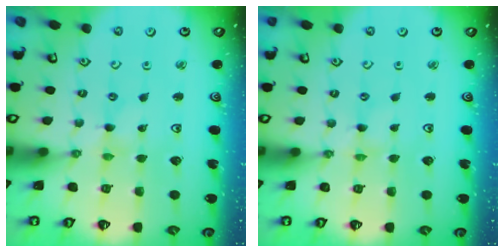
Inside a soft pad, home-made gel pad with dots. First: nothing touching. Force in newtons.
{"total": 0.0}